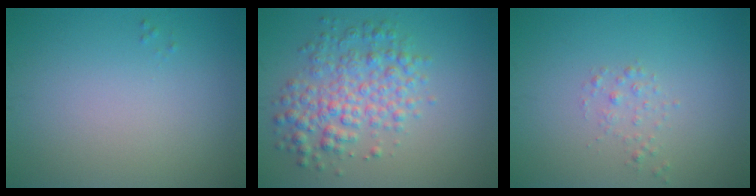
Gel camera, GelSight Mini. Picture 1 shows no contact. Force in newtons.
{"total": 4.9, "press": 4.9, "slide": 0.1}
{"total": 1.0, "press": 1.0, "slide": 0.0}